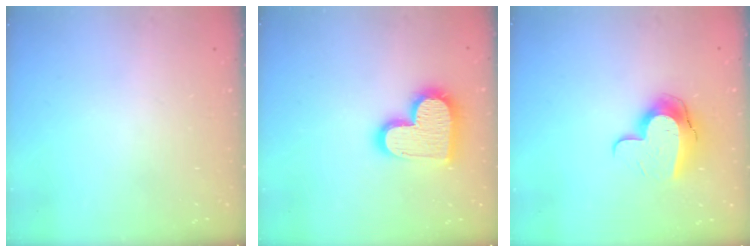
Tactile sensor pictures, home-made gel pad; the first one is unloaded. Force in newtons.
{"total": 17.6, "press": 17.5, "slide": 1.2}
{"total": 11.1, "press": 11.1, "slide": 0.9}